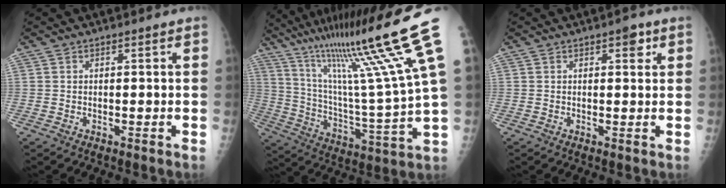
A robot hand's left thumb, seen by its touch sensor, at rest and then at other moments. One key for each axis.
{"total": 24.3, "fx": 16.2, "fy": -1.3, "fz": 18.1, "tx": -0.281, "ty": -0.084, "tz": 0.276}
{"total": 2.4, "fx": 1.3, "fy": 1.1, "fz": 1.7, "tx": -0.012, "ty": -0.002, "tz": 0.014}